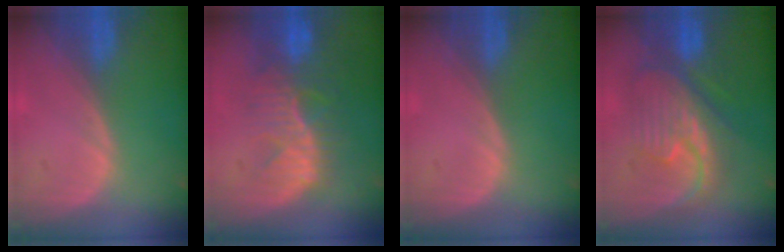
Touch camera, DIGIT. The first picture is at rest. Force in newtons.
{"total": 10.0, "press": 8.5, "slide": 5.3}
{"total": 0.0}
{"total": 9.2, "press": 9.2, "slide": 0.4}